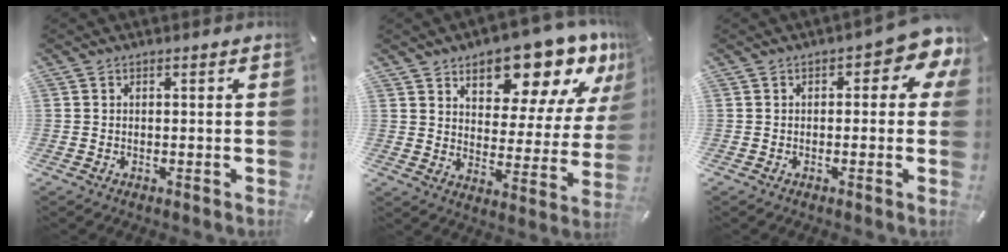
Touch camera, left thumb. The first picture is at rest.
{"total": 15.9, "force": [12.7, 6.7, 7.0], "torque": [-0.102, -0.098, 0.214]}
{"total": 6.6, "force": [2.0, 3.2, 5.5], "torque": [-0.075, -0.007, 0.029]}